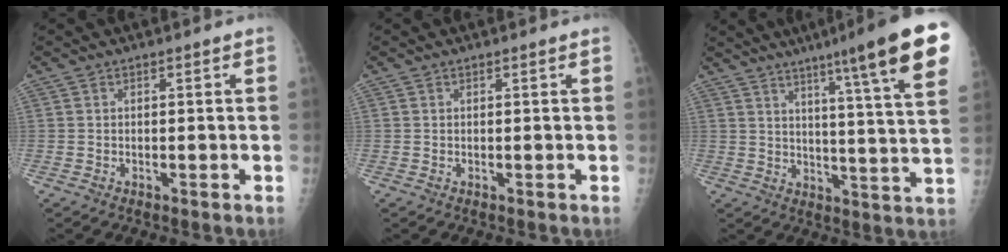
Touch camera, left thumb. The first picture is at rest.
{"total": 0.0}
{"total": 20.2, "force": [12.1, 1.1, 16.2], "torque": [-0.209, -0.045, 0.152]}